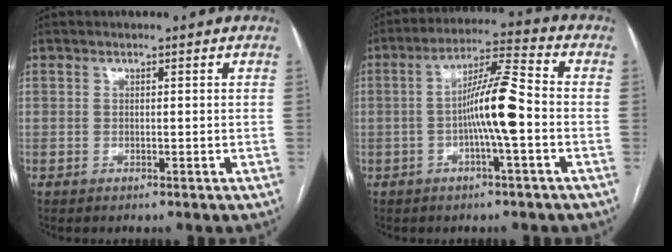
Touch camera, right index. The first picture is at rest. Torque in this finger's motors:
{"motor_torque": [0.44, -0.14, 0.30, 0.11]}